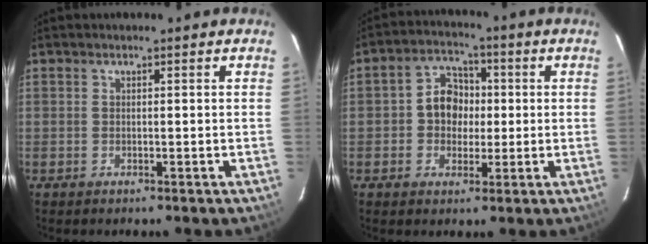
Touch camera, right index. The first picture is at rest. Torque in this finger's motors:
{"motor_torque": [0.14, -0.05, 0.13, 0.06]}